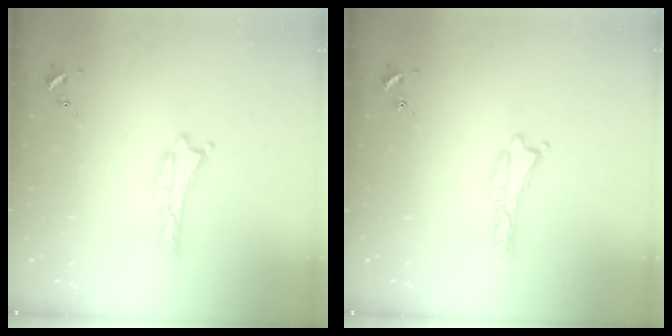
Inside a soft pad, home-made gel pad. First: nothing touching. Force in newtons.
{"total": 0.0}